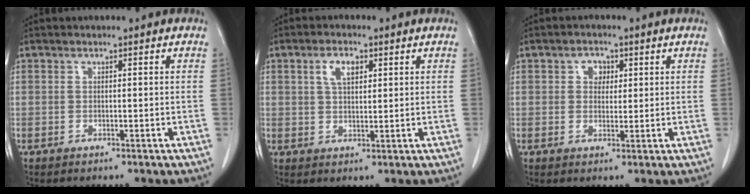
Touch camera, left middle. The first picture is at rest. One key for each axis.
{"total": 3.8, "fx": 1.7, "fy": 1.9, "fz": 2.9, "tx": -0.057, "ty": 0.005, "tz": 0.031}
{"total": 2.6, "fx": 1.0, "fy": 2.0, "fz": 1.4, "tx": -0.022, "ty": 0.003, "tz": 0.015}